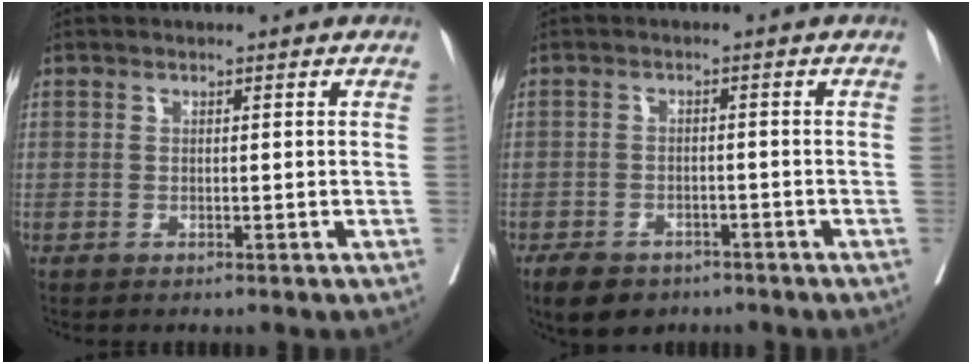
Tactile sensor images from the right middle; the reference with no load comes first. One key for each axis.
{"total": 6.2, "fx": -4.6, "fy": 3.3, "fz": 2.5, "tx": -0.042, "ty": -0.004, "tz": -0.066}